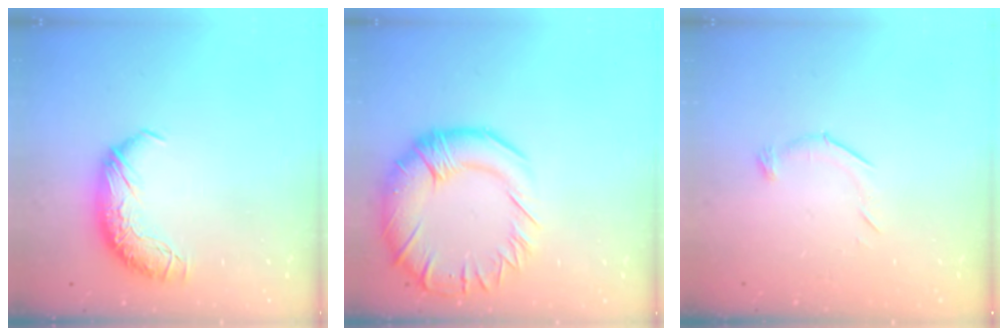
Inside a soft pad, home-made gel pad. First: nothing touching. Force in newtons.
{"total": 9.6, "press": 9.0, "slide": 3.5}
{"total": 7.1, "press": 7.1, "slide": 1.0}